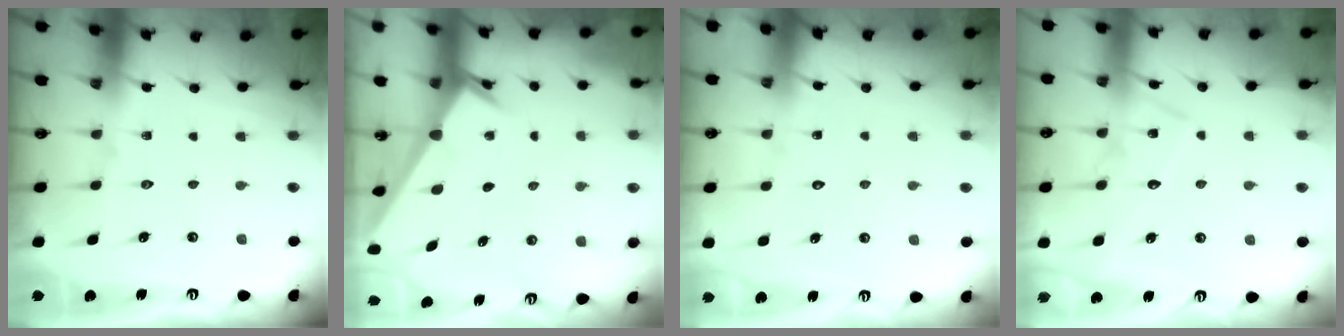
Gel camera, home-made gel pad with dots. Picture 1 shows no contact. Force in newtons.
{"total": 2.3, "press": 2.3, "slide": 0.2}
{"total": 5.1, "press": 5.1, "slide": 0.5}
{"total": 9.2, "press": 9.1, "slide": 0.7}